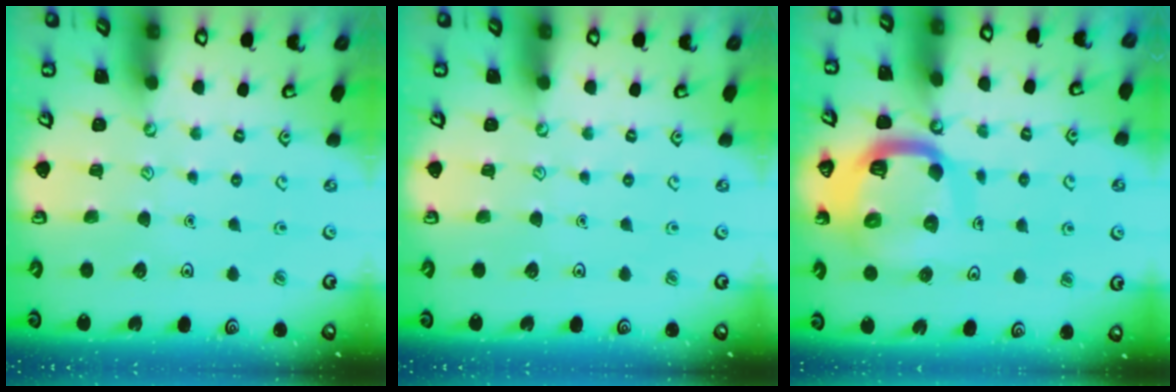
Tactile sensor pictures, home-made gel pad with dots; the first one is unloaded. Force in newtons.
{"total": 0.0}
{"total": 14.1, "press": 14.0, "slide": 1.5}